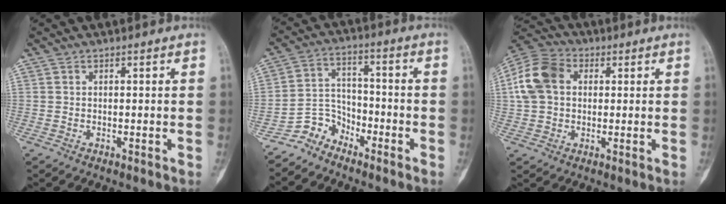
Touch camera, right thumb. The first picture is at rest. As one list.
[{"total": 6.5, "force": [-5.4, 3.5, 0.5], "torque": [0.013, 0.057, -0.114]}, {"total": 11.4, "force": [2.1, 8.4, 7.3], "torque": [-0.139, 0.025, 0.029]}]